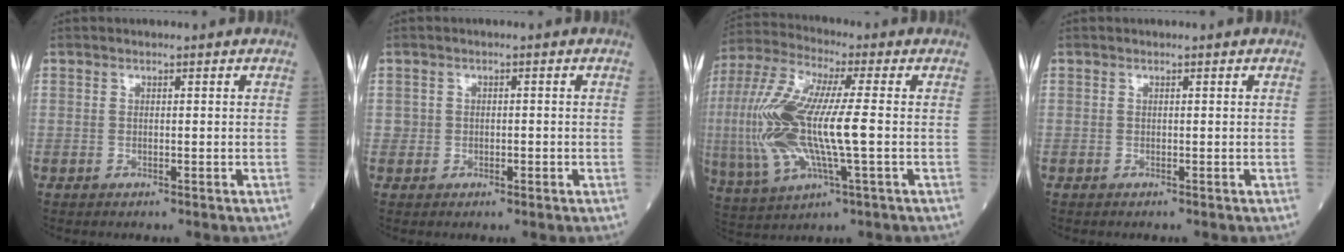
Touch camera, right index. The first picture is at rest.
{"total": 1.7, "force": [-0.3, 1.4, 0.8], "torque": [-0.011, 0.005, -0.002]}
{"total": 17.1, "force": [-1.0, 3.2, 16.8], "torque": [-0.377, 0.000, -0.020]}
{"total": 0.0}